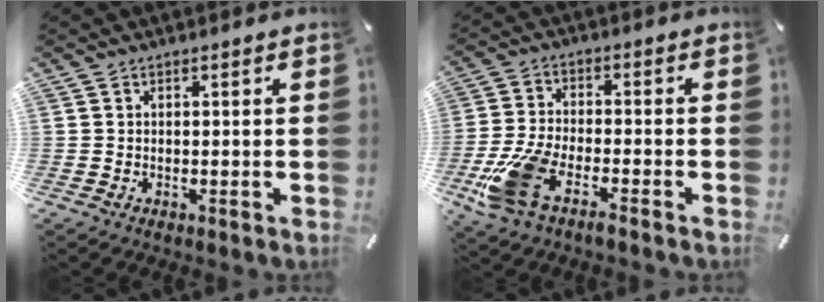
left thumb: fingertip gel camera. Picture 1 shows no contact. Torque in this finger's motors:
{"motor_torque": [-0.49, 1.14, 1.15, 0.71, 0.25]}